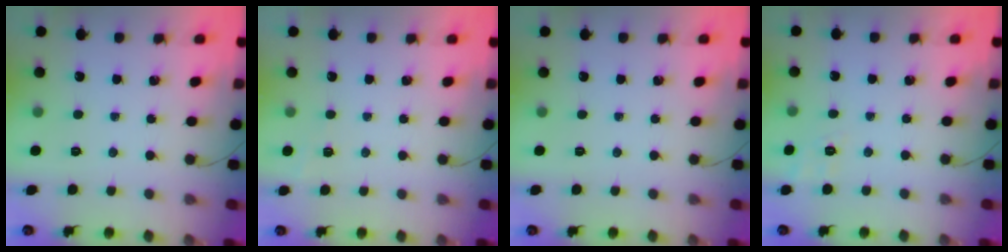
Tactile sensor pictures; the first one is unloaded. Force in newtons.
{"total": 5.5, "press": 5.3, "slide": 1.4}
{"total": 0.0}
{"total": 2.8, "press": 2.1, "slide": 1.9}